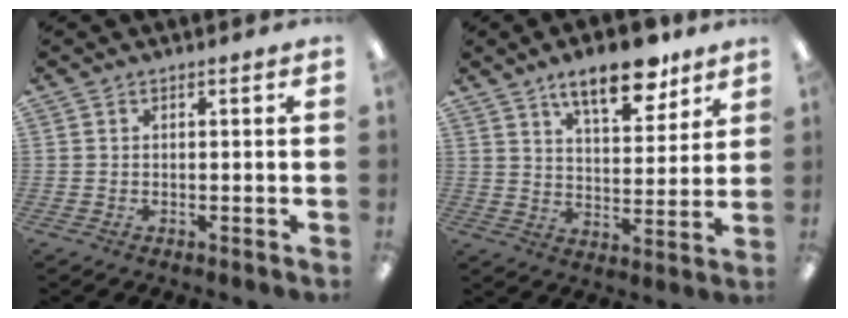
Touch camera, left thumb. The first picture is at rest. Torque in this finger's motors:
{"motor_torque": [1.96, 1.43, 1.49, -1.27, 0.35]}